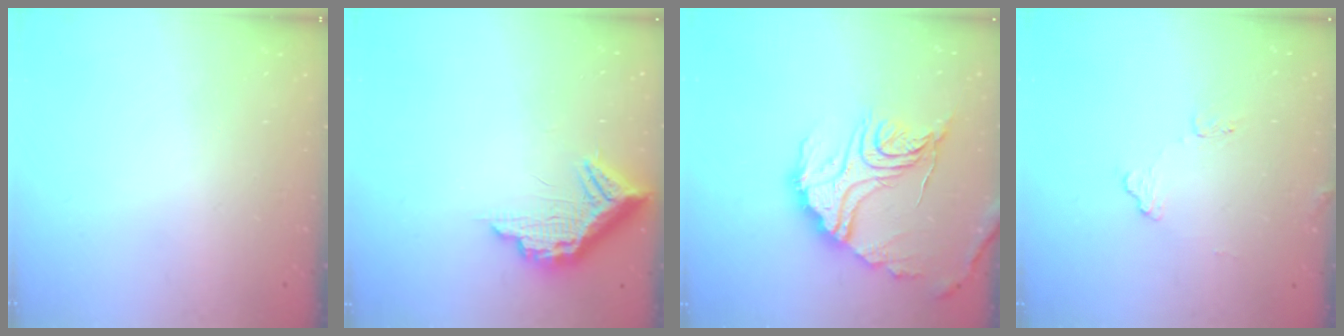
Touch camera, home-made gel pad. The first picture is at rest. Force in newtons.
{"total": 13.5, "press": 13.5, "slide": 1.2}
{"total": 22.4, "press": 22.3, "slide": 2.2}
{"total": 7.9, "press": 7.9, "slide": 0.4}